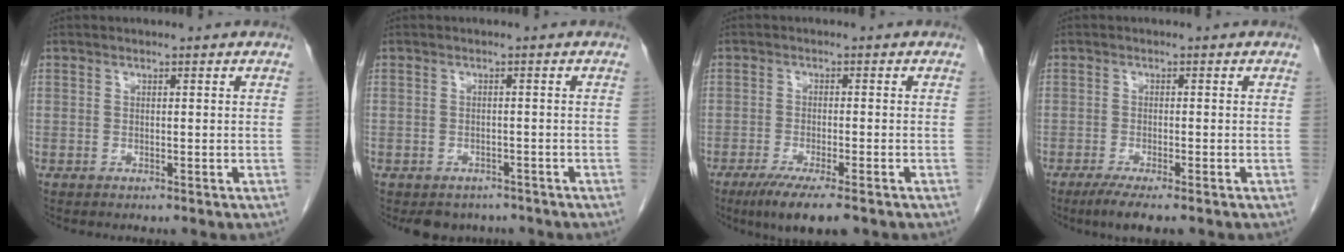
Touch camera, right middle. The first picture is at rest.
{"total": 4.5, "force": [-3.7, 2.4, 0.4], "torque": [0.005, 0.005, -0.048]}
{"total": 7.9, "force": [-5.5, 0.9, 5.6], "torque": [-0.086, -0.018, -0.084]}
{"total": 4.5, "force": [-3.2, 0.5, 3.2], "torque": [-0.053, -0.012, -0.051]}